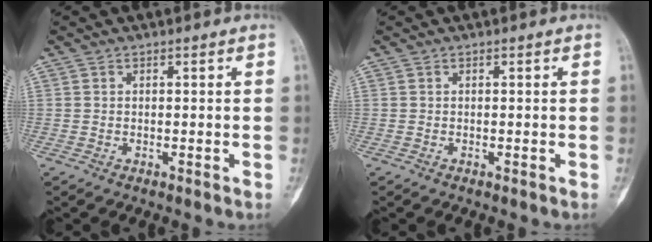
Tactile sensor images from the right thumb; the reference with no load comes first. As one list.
[{"total": 0.0}]